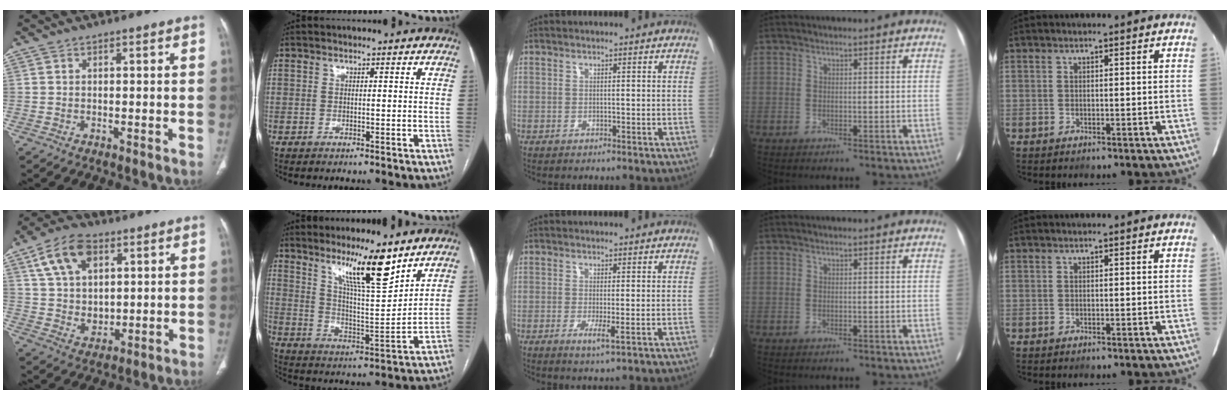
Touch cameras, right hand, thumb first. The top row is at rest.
{"thumb": {"total": 13.2, "force": [5.7, 8.5, 8.3], "torque": [-0.130, -0.015, 0.110]}, "index": {"total": 11.9, "force": [8.5, 0.8, 8.3], "torque": [-0.141, -0.013, 0.150]}, "middle": {"total": 2.7, "force": [-0.8, 0.1, 2.6], "torque": [-0.041, -0.008, -0.012]}}